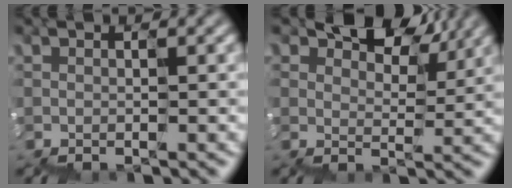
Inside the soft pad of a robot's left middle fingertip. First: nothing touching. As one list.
[{"total": 4.8, "force": [4.3, 1.9, 1.0], "torque": [-0.034, 0.001, 0.073]}]